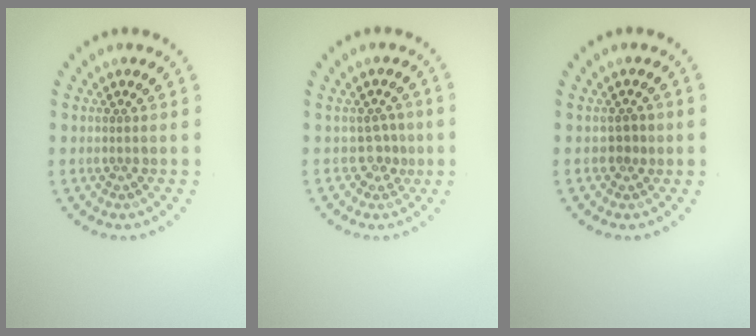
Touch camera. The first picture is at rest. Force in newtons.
{"total": 1.6, "press": 1.1, "slide": 1.1}
{"total": 1.2, "press": 1.0, "slide": 0.7}